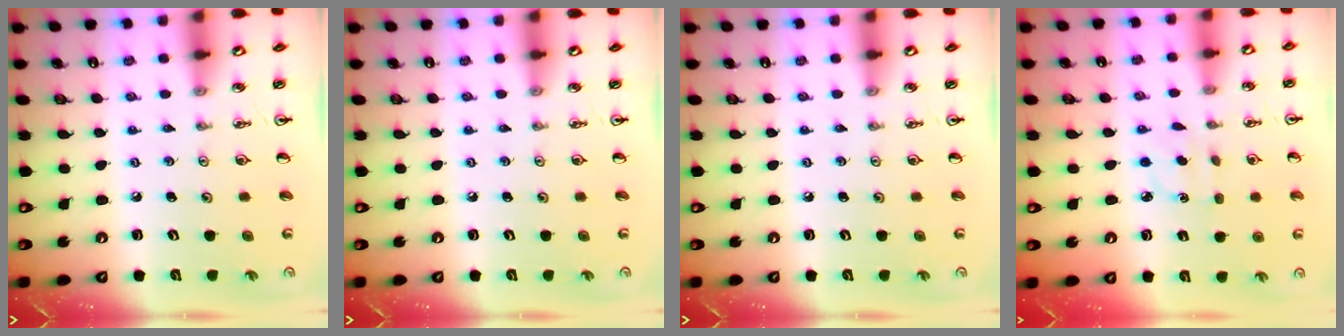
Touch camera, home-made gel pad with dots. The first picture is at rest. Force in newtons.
{"total": 0.0}
{"total": 0.0}
{"total": 2.6, "press": 2.5, "slide": 0.7}